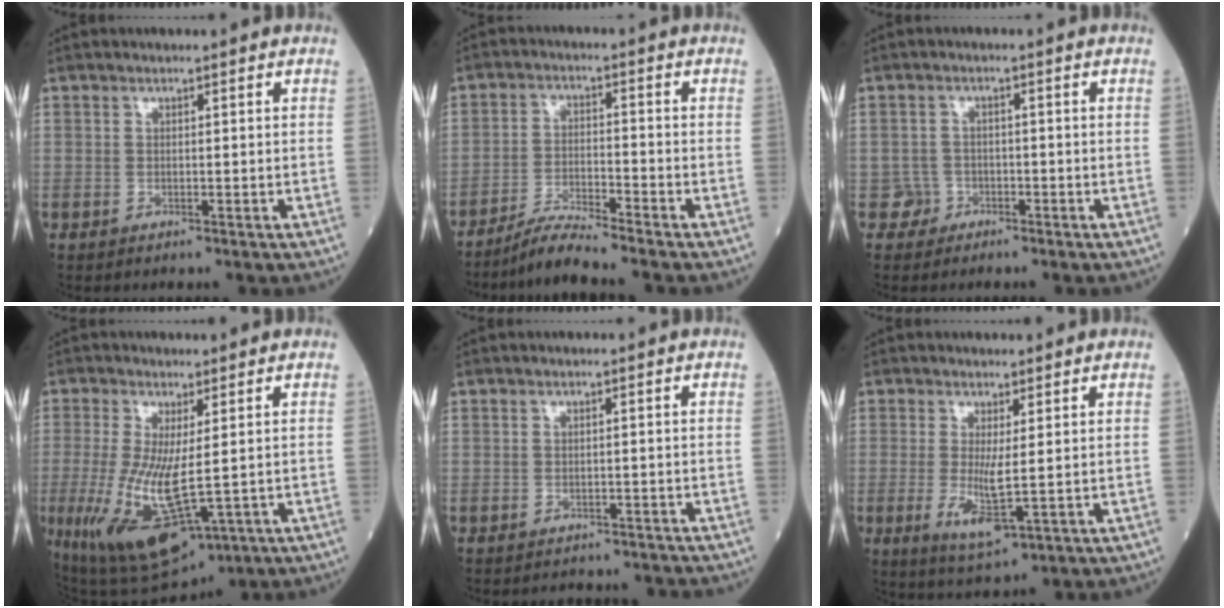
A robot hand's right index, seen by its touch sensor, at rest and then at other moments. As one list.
[{"total": 5.6, "force": [-5.1, -1.2, 2.0], "torque": [-0.042, -0.022, -0.096]}, {"total": 2.1, "force": [-1.2, 1.5, -0.6], "torque": [0.018, 0.011, -0.025]}, {"total": 14.2, "force": [-3.1, 4.4, 13.1], "torque": [-0.258, -0.036, -0.031]}, {"total": 4.2, "force": [-4.0, 1.4, 0.0], "torque": [0.006, 0.005, -0.046]}, {"total": 5.4, "force": [-0.3, 0.7, 5.3], "torque": [-0.109, -0.018, 0.003]}]